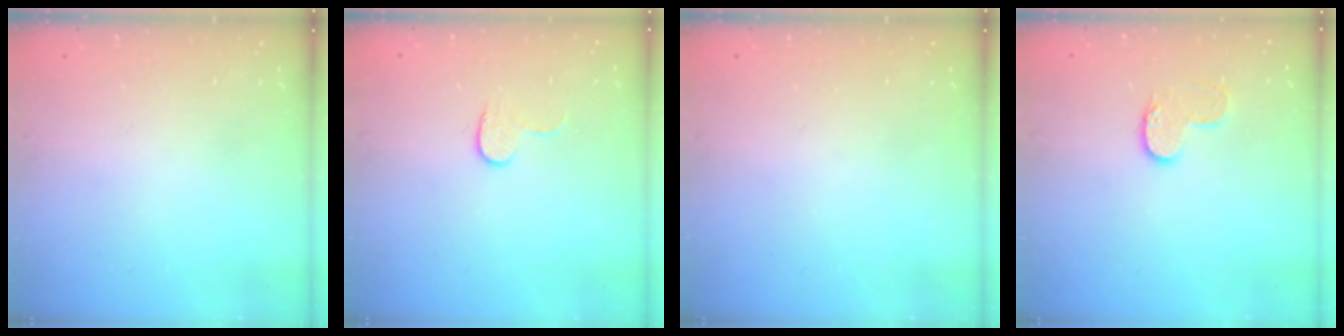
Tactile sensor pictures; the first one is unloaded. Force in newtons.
{"total": 5.4, "press": 5.4, "slide": 0.5}
{"total": 0.0}
{"total": 7.4, "press": 7.4, "slide": 0.2}